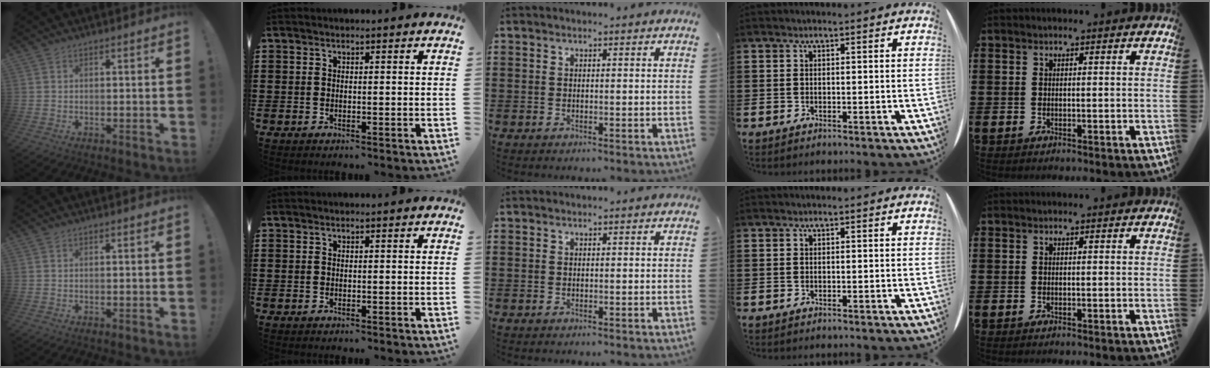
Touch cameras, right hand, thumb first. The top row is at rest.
{}